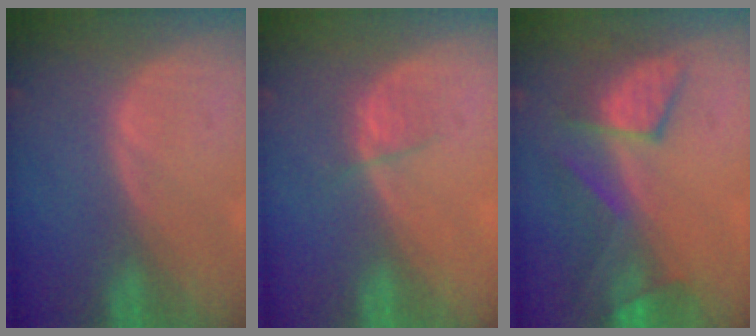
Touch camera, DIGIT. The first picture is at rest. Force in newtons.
{"total": 2.2, "press": 2.0, "slide": 0.9}
{"total": 8.3, "press": 7.9, "slide": 2.5}